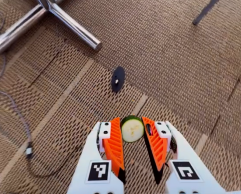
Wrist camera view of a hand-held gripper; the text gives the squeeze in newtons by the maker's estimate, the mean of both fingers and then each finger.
{"total": 7.2, "left": 6.8, "right": 7.6}